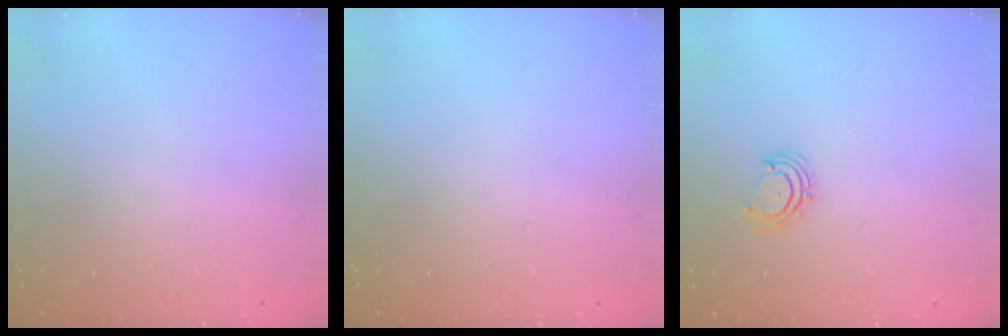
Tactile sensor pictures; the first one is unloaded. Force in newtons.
{"total": 0.0}
{"total": 2.8, "press": 2.8, "slide": 0.2}